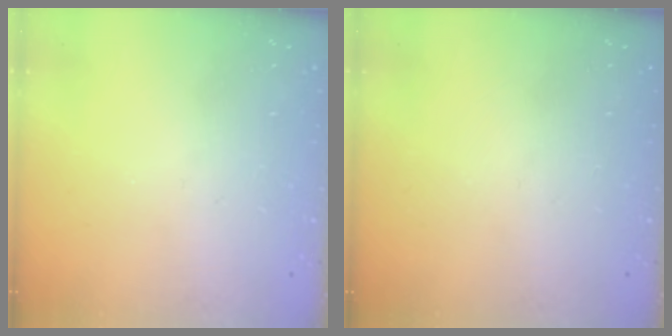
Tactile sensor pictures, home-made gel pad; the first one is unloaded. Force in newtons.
{"total": 0.0}